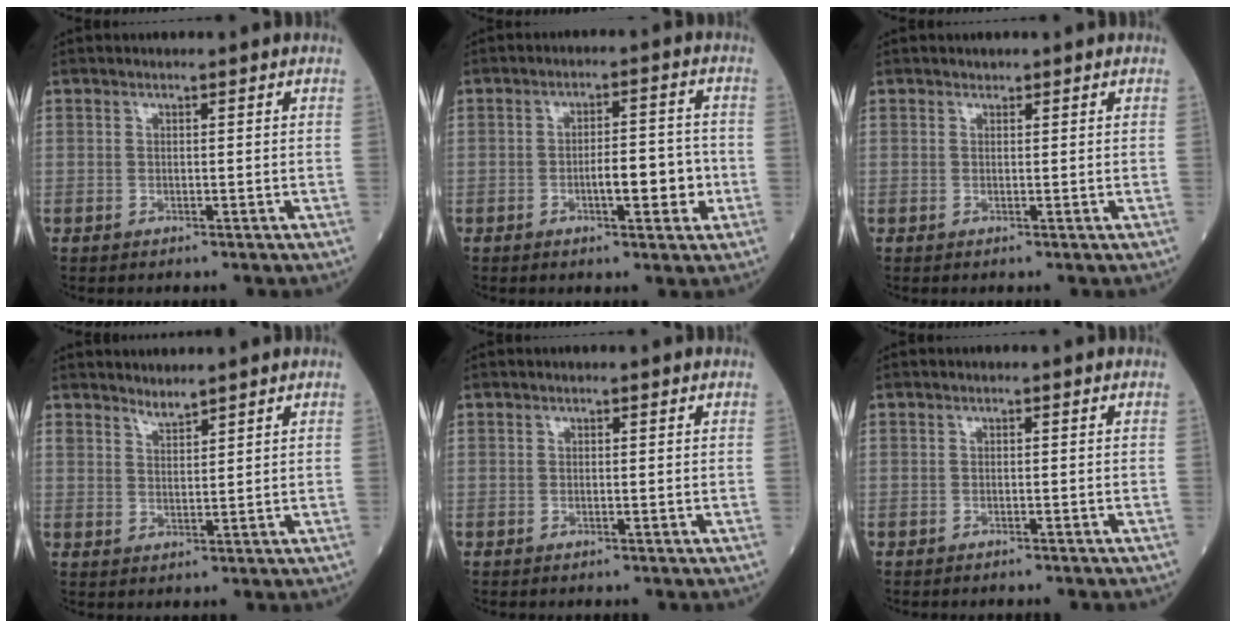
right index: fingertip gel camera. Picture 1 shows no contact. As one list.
[{"total": 6.8, "force": [-1.8, 2.2, 6.2], "torque": [-0.103, 0.017, -0.022]}, {"total": 0.9, "force": [0.5, 0.6, 0.2], "torque": [-0.012, 0.015, 0.010]}, {"total": 2.8, "force": [2.6, 0.8, 0.7], "torque": [-0.018, 0.003, 0.057]}, {"total": 0.0}, {"total": 3.3, "force": [-2.6, 1.3, 1.5], "torque": [-0.035, -0.007, -0.028]}]